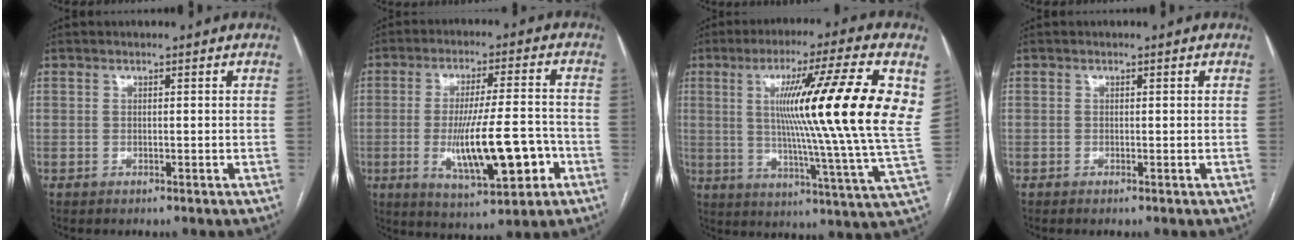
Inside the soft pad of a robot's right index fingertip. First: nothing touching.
{"total": 13.5, "force": [-3.6, 2.5, 12.8], "torque": [-0.220, -0.006, -0.048]}
{"total": 22.4, "force": [5.3, -1.6, 21.8], "torque": [-0.311, -0.004, 0.065]}
{"total": 0.0}